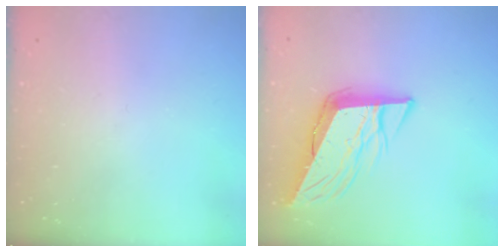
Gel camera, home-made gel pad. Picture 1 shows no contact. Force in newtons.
{"total": 11.8, "press": 11.2, "slide": 3.6}